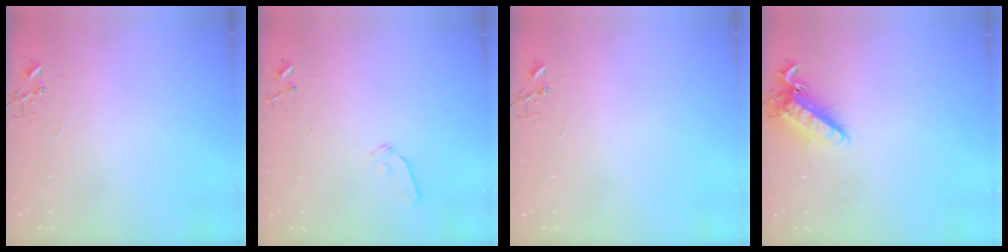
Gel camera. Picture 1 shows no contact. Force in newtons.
{"total": 7.3, "press": 7.3, "slide": 0.7}
{"total": 0.0}
{"total": 13.3, "press": 13.2, "slide": 1.8}